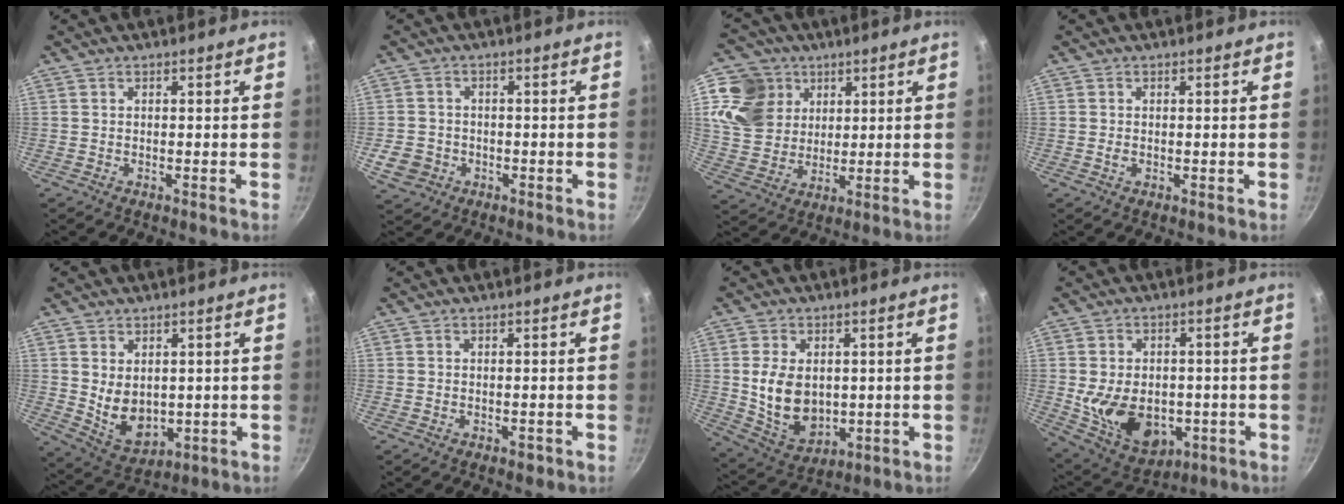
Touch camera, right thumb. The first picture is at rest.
{"total": 5.6, "force": [-1.7, 4.9, 2.2], "torque": [-0.033, 0.016, -0.023]}
{"total": 12.8, "force": [5.1, 10.9, 4.3], "torque": [-0.054, -0.016, 0.098]}
{"total": 0.9, "force": [-0.1, 0.6, 0.7], "torque": [-0.013, 0.000, -0.001]}
{"total": 8.6, "force": [0.9, 6.1, 6.0], "torque": [-0.083, -0.021, 0.041]}
{"total": 1.3, "force": [-0.5, 0.9, 0.8], "torque": [-0.011, 0.002, -0.005]}
{"total": 11.9, "force": [0.8, 8.4, 8.3], "torque": [-0.132, -0.017, 0.036]}
{"total": 15.0, "force": [-2.3, 10.6, 10.4], "torque": [-0.151, -0.004, -0.014]}